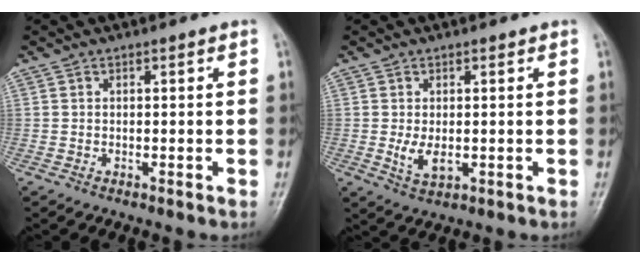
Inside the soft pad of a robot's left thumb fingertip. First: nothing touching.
{"total": 3.8, "force": [-0.1, 2.2, 3.0], "torque": [-0.054, -0.010, 0.005]}